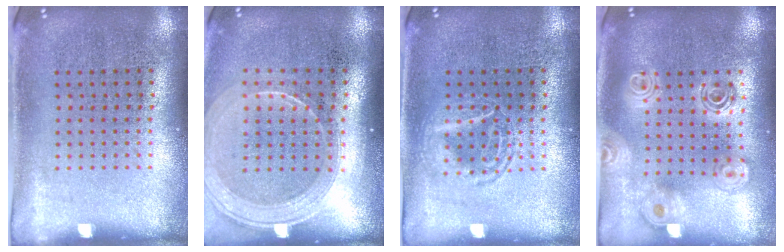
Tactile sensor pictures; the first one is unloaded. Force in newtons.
{"total": 1.8, "press": 1.6, "slide": 0.7}
{"total": 2.1, "press": 2.1, "slide": 0.3}
{"total": 2.0, "press": 1.7, "slide": 1.1}